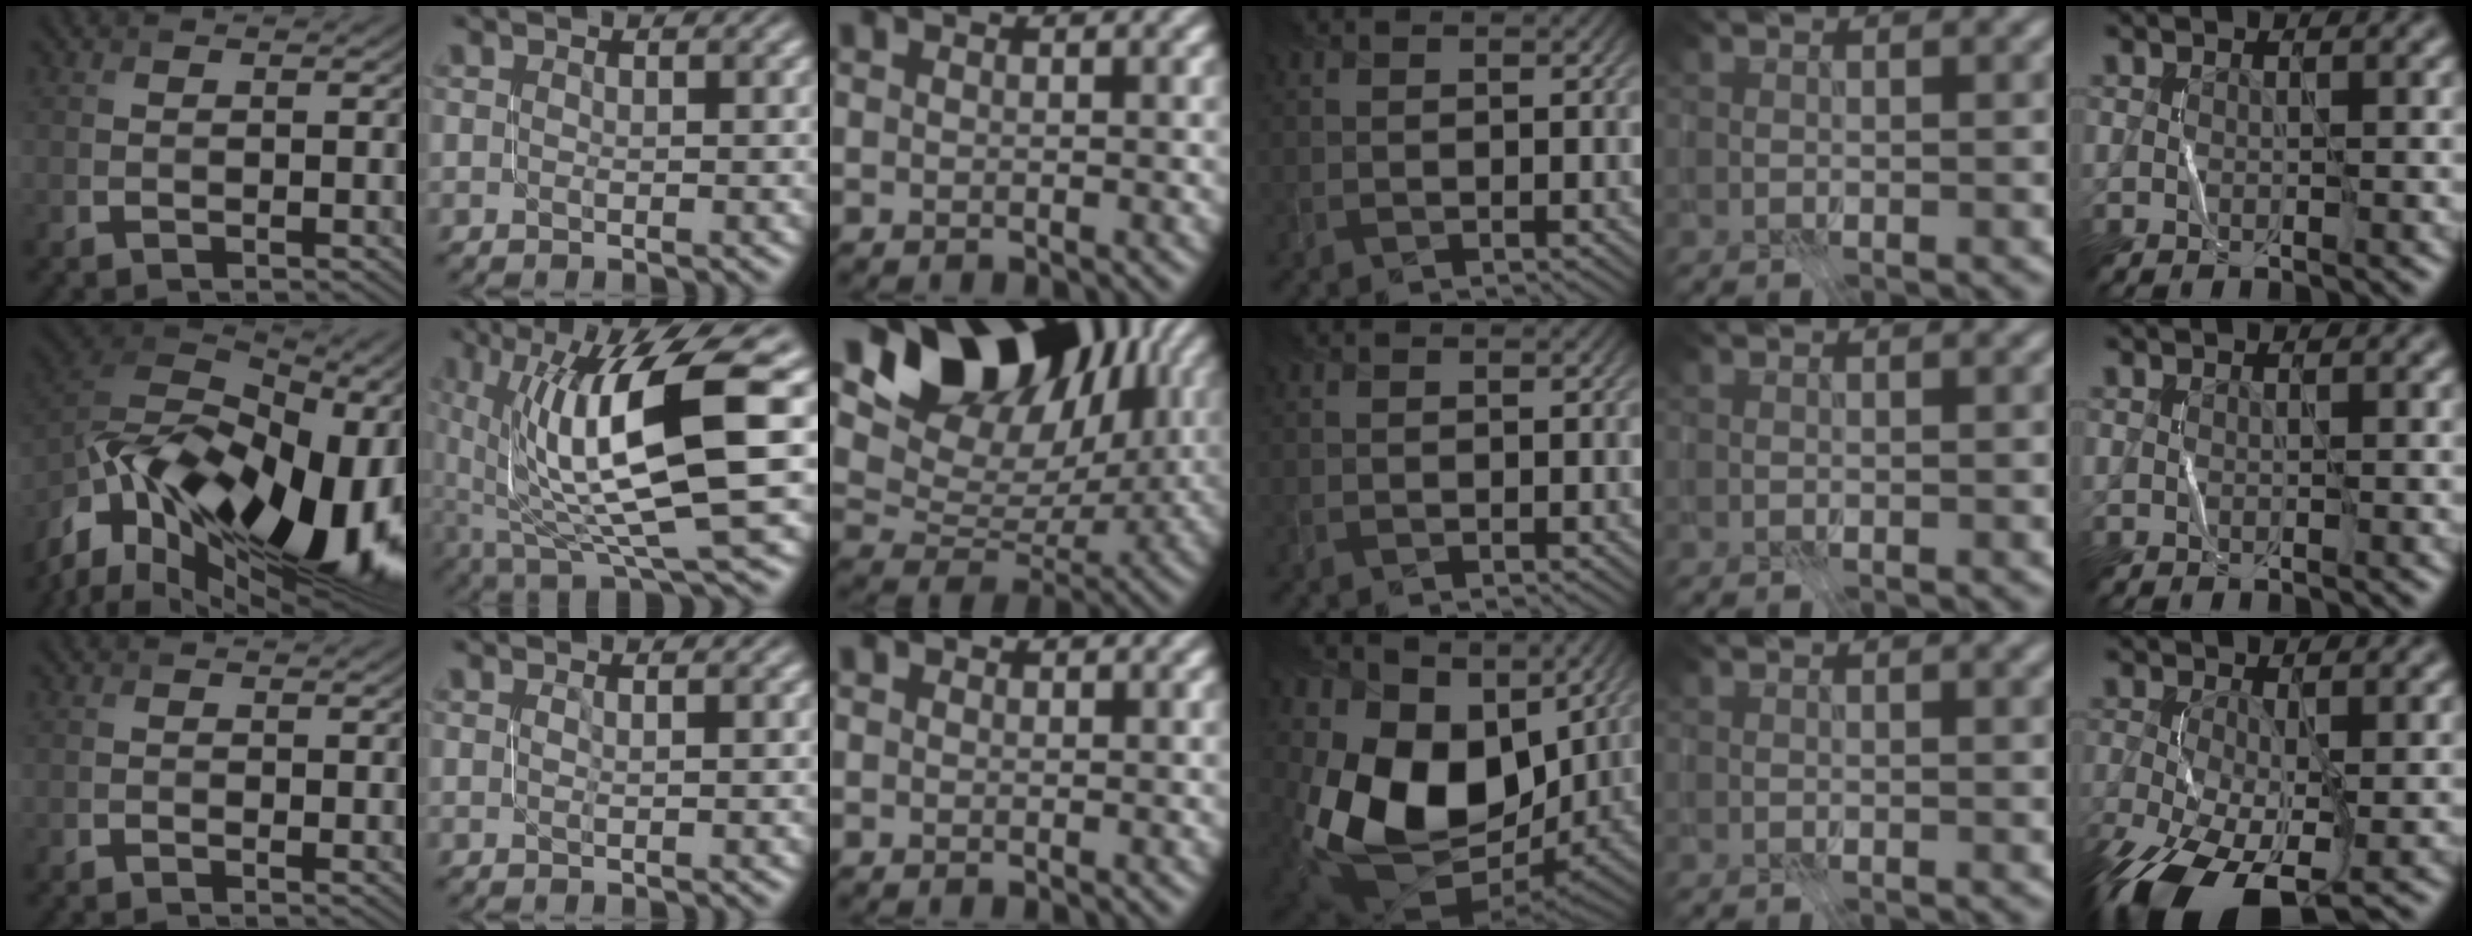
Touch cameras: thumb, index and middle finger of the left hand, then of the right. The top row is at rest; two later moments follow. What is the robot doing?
{"motion": "close", "object": "stapler"}